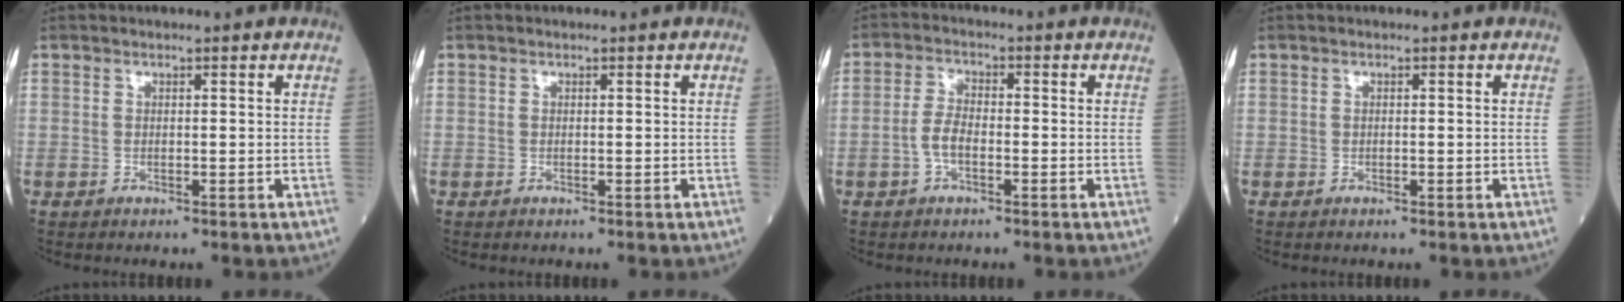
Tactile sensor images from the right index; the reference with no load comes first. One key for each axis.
{"total": 0.0}
{"total": 3.6, "fx": -1.1, "fy": 1.6, "fz": 3.0, "tx": -0.067, "ty": 0.007, "tz": -0.023}
{"total": 0.0}